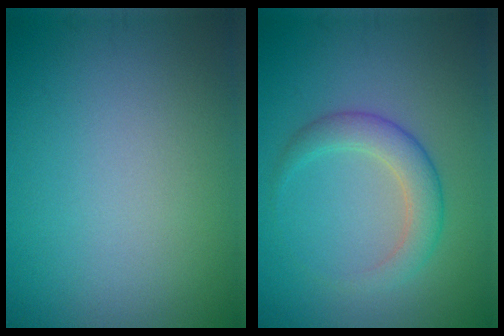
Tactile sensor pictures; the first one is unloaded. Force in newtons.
{"total": 3.4, "press": 3.4, "slide": 0.2}